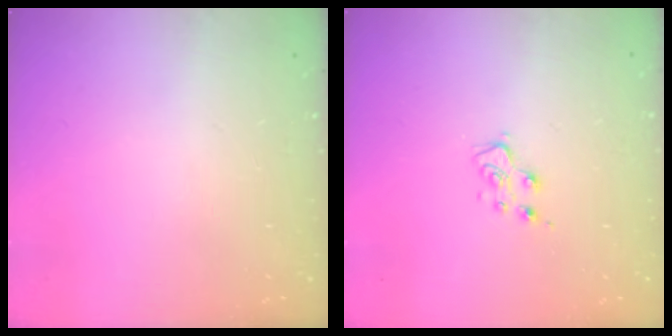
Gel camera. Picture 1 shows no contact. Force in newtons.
{"total": 6.2, "press": 6.1, "slide": 0.8}